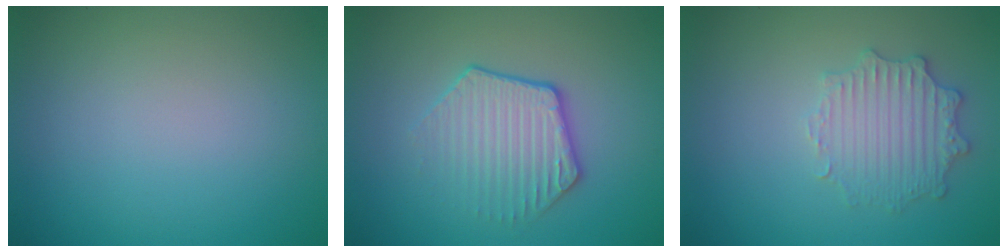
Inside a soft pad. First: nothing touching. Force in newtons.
{"total": 3.5, "press": 3.1, "slide": 1.7}
{"total": 2.9, "press": 2.9, "slide": 0.1}